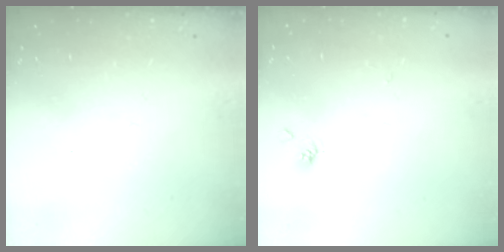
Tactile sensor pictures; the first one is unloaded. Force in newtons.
{"total": 1.9, "press": 1.9, "slide": 0.2}